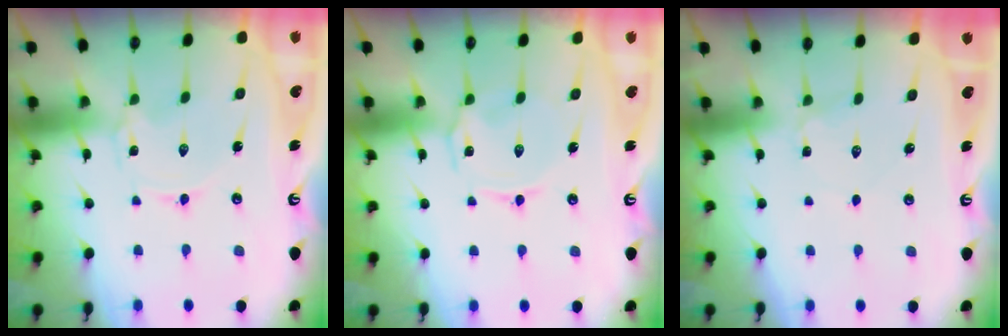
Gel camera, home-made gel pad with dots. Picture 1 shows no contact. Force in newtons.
{"total": 2.0, "press": 2.0, "slide": 0.5}
{"total": 2.7, "press": 2.7, "slide": 0.2}